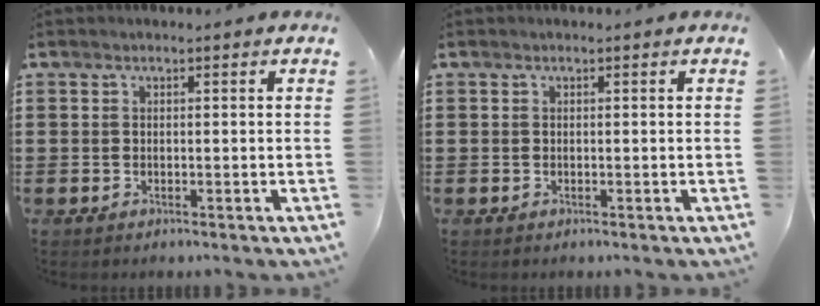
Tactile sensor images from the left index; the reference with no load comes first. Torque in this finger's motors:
{"motor_torque": [0.00, 0.00, 0.00, -0.01]}